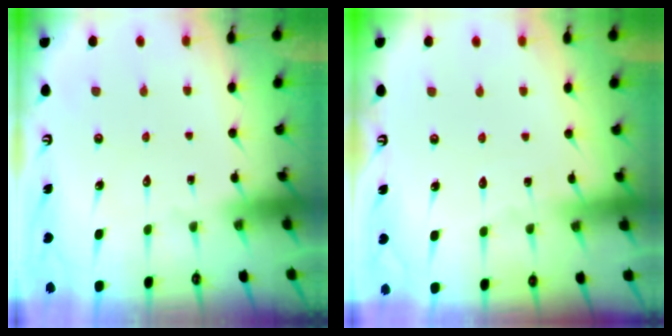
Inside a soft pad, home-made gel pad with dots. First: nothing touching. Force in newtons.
{"total": 2.6, "press": 2.6, "slide": 0.3}